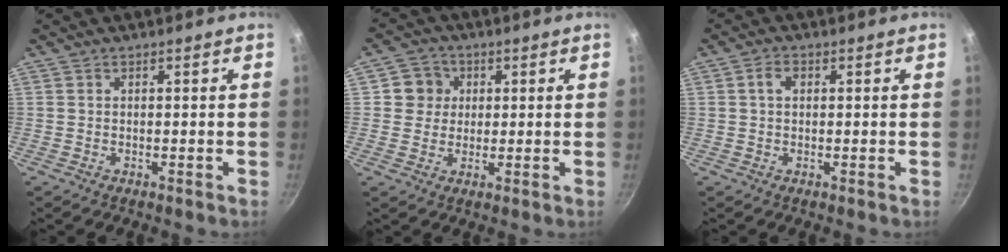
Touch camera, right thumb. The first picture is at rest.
{"total": 5.6, "force": [1.2, 5.3, 1.2], "torque": [0.021, 0.005, 0.011]}
{"total": 2.6, "force": [0.5, 1.8, 1.8], "torque": [-0.026, 0.005, 0.006]}